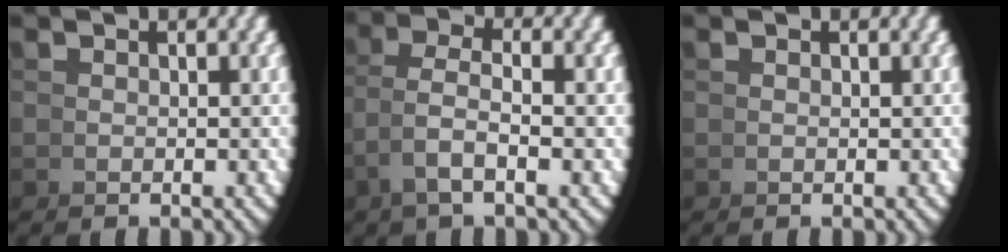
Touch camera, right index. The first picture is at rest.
{"total": 2.5, "force": [0.5, 0.3, 2.4], "torque": [-0.052, -0.002, 0.015]}
{"total": 0.0}